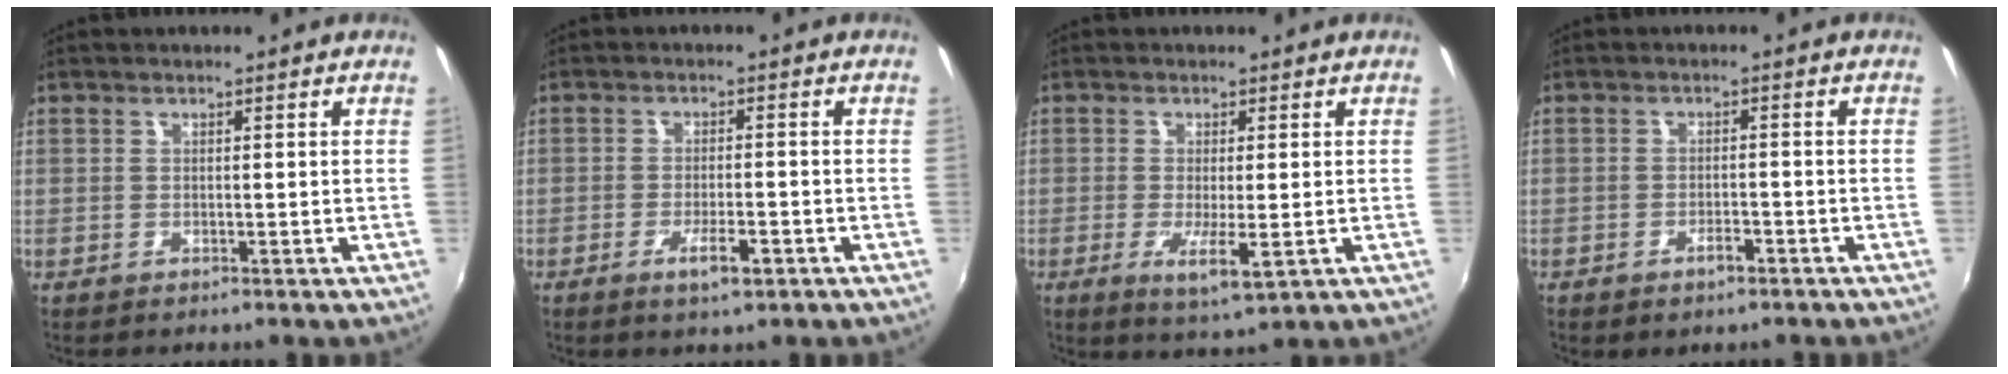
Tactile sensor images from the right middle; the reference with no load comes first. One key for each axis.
{"total": 4.4, "fx": -2.5, "fy": 1.1, "fz": 3.5, "tx": -0.073, "ty": -0.009, "tz": -0.041}
{"total": 5.3, "fx": -1.4, "fy": 0.8, "fz": 5.1, "tx": -0.102, "ty": -0.019, "tz": -0.023}
{"total": 4.2, "fx": -2.9, "fy": 1.6, "fz": 2.6, "tx": -0.052, "ty": -0.002, "tz": -0.043}